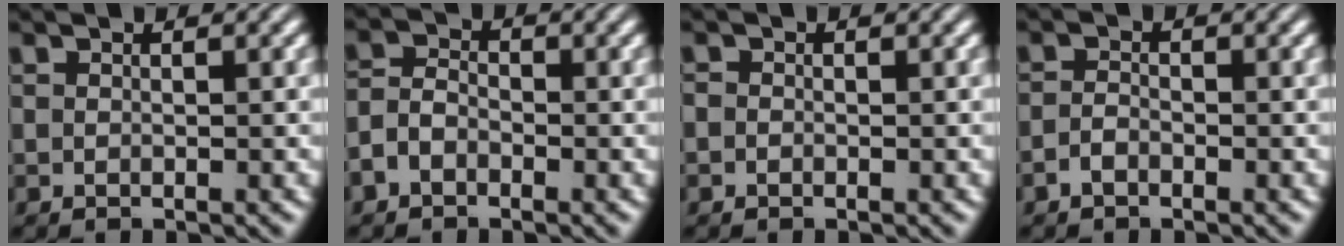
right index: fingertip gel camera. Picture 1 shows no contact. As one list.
[{"total": 2.2, "force": [-1.2, 1.5, 1.1], "torque": [-0.018, -0.014, -0.018]}, {"total": 0.5, "force": [-0.4, -0.2, -0.2], "torque": [0.008, -0.005, -0.007]}, {"total": 1.3, "force": [-1.2, -0.4, 0.1], "torque": [0.004, -0.008, -0.017]}]